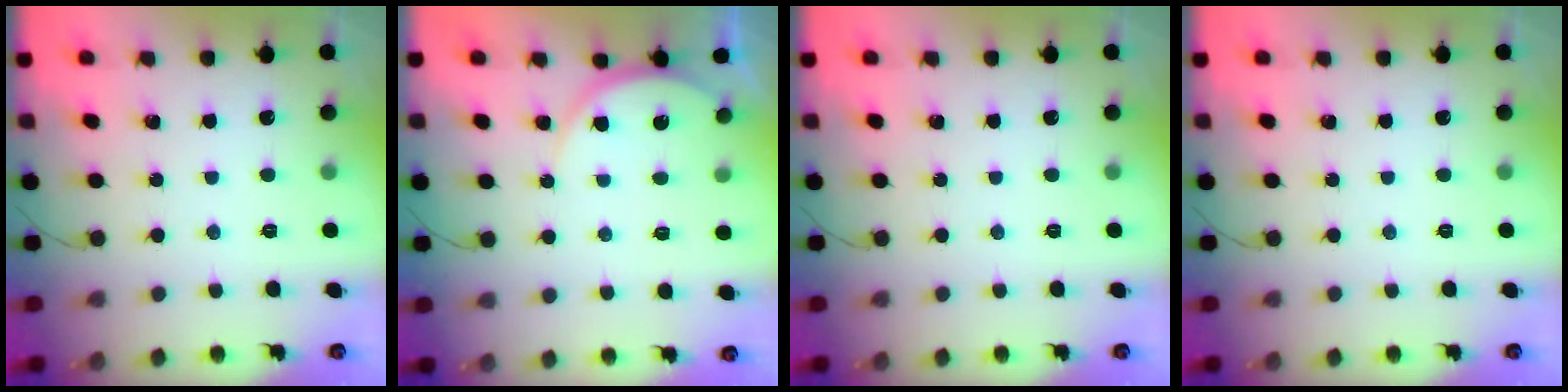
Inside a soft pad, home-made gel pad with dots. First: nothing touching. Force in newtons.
{"total": 6.1, "press": 6.1, "slide": 0.7}
{"total": 0.0}
{"total": 0.0}